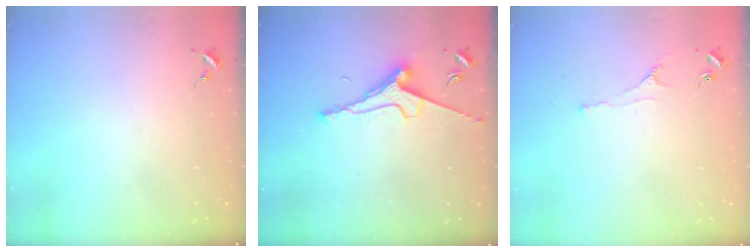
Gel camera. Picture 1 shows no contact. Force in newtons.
{"total": 8.0, "press": 7.9, "slide": 1.1}
{"total": 2.2, "press": 2.1, "slide": 0.4}